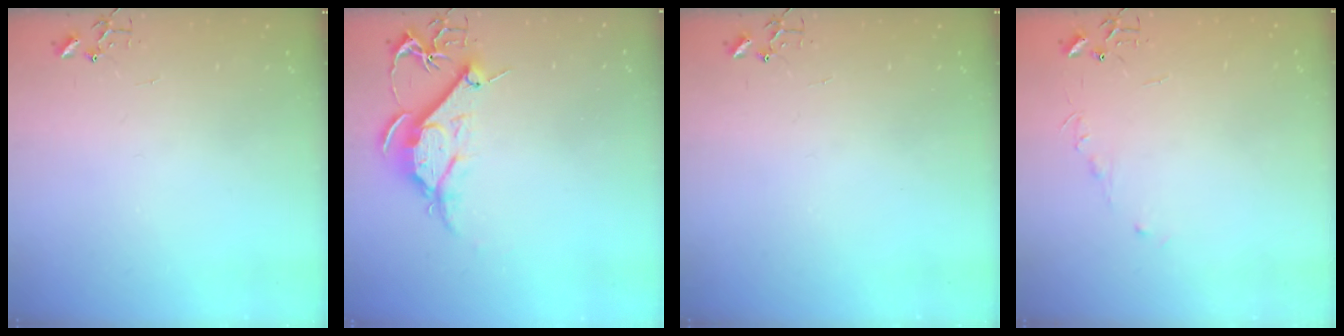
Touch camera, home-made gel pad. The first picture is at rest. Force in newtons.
{"total": 12.0, "press": 12.0, "slide": 1.0}
{"total": 0.0}
{"total": 4.0, "press": 3.9, "slide": 0.5}